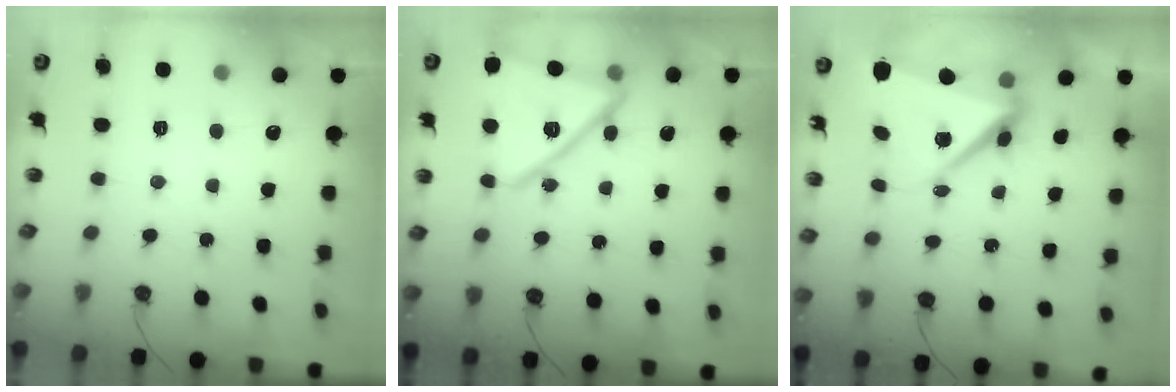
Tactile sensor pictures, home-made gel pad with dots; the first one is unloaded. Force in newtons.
{"total": 19.7, "press": 19.7, "slide": 1.3}
{"total": 10.5, "press": 10.3, "slide": 1.9}